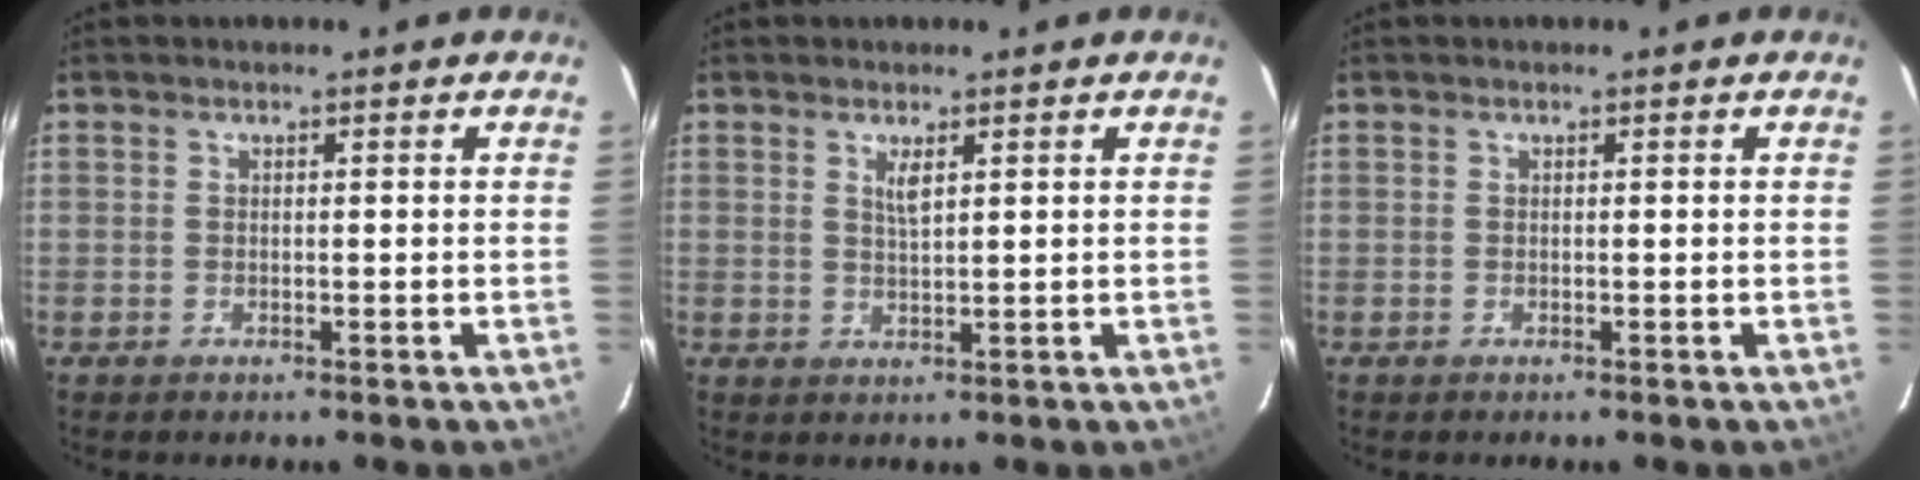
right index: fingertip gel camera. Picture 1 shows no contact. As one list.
[{"total": 2.4, "force": [1.2, 0.7, 2.0], "torque": [-0.036, -0.002, 0.022]}, {"total": 0.0}]